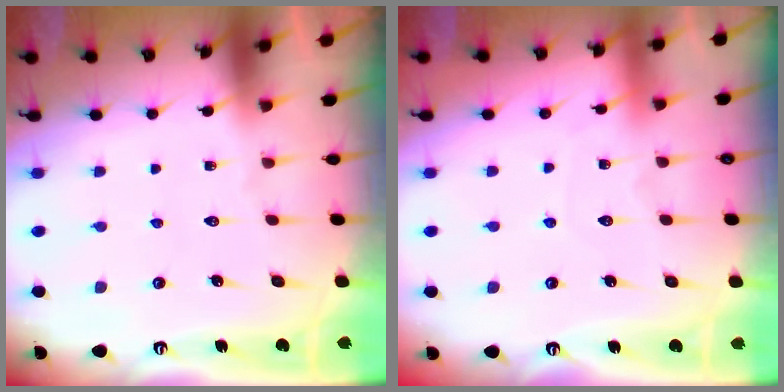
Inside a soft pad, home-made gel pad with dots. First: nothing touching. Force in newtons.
{"total": 4.9, "press": 4.8, "slide": 0.6}